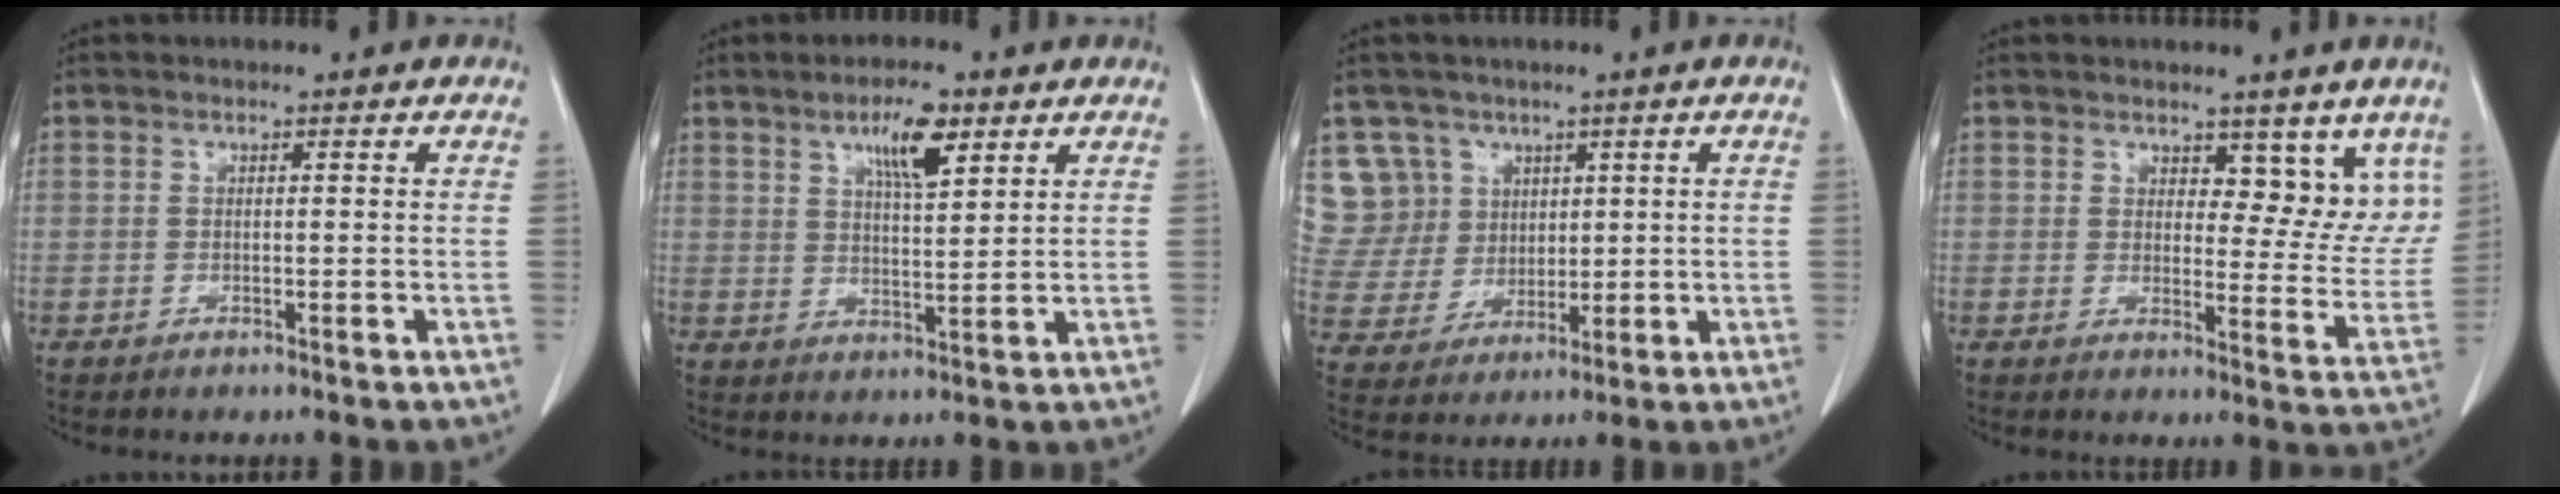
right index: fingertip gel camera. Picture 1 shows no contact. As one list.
[{"total": 7.0, "force": [3.9, 1.7, 5.5], "torque": [-0.096, 0.001, 0.066]}, {"total": 9.4, "force": [4.6, 8.2, 0.2], "torque": [-0.013, 0.031, 0.105]}, {"total": 8.4, "force": [6.1, 4.1, 4.0], "torque": [-0.022, -0.020, 0.074]}]